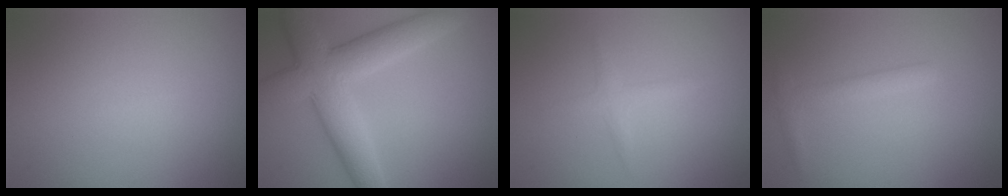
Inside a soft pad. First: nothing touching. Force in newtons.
{"total": 7.6, "press": 7.6, "slide": 0.5}
{"total": 1.3, "press": 1.3, "slide": 0.0}
{"total": 1.6, "press": 1.6, "slide": 0.1}